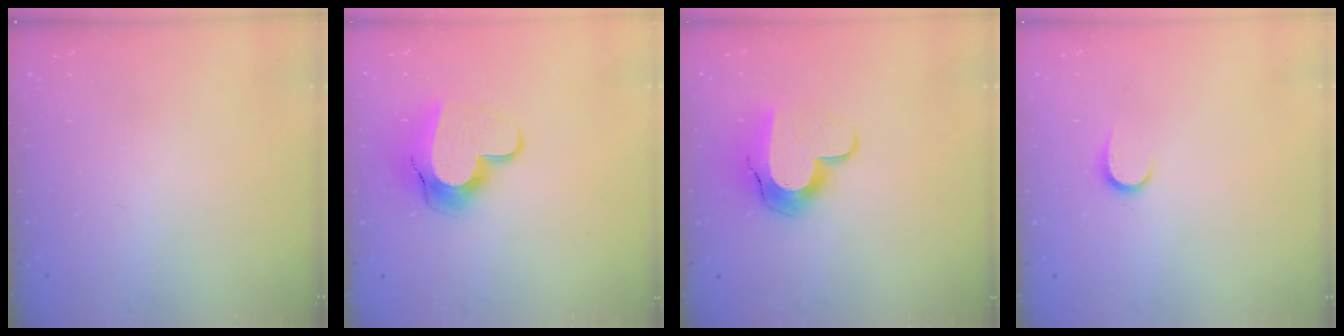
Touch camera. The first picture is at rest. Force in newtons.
{"total": 13.1, "press": 13.0, "slide": 1.2}
{"total": 12.7, "press": 12.7, "slide": 0.9}
{"total": 5.1, "press": 5.1, "slide": 0.5}